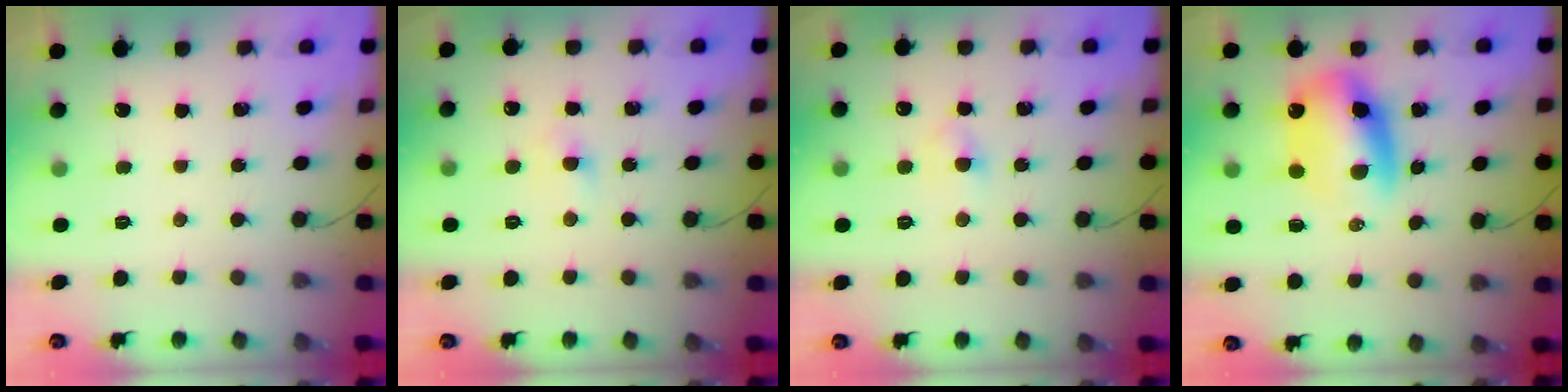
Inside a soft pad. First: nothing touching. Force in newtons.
{"total": 2.6, "press": 2.3, "slide": 1.1}
{"total": 3.5, "press": 3.3, "slide": 1.1}
{"total": 11.3, "press": 11.0, "slide": 2.7}